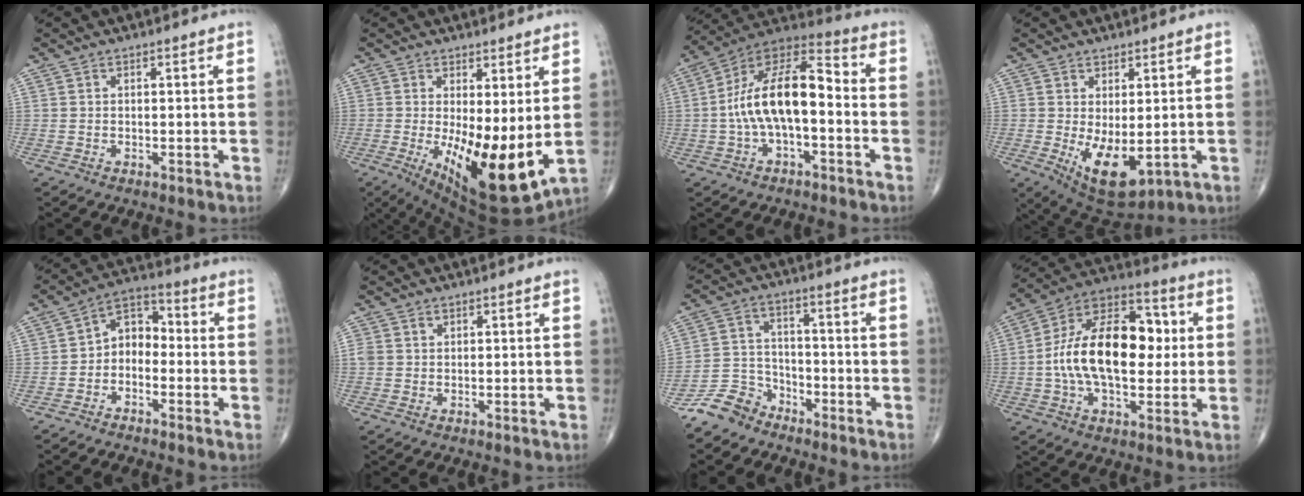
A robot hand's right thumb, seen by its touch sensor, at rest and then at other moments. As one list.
[{"total": 15.4, "force": [-1.0, 5.5, 14.3], "torque": [-0.225, -0.039, 0.006]}, {"total": 15.8, "force": [-1.7, 7.2, 14.0], "torque": [-0.252, 0.054, -0.041]}, {"total": 9.7, "force": [-1.3, 4.5, 8.5], "torque": [-0.131, -0.019, 0.001]}, {"total": 6.6, "force": [-1.8, 4.9, 4.1], "torque": [-0.044, 0.037, -0.052]}, {"total": 2.0, "force": [0.6, 1.8, 0.7], "torque": [-0.008, 0.003, 0.013]}, {"total": 7.4, "force": [-6.0, 4.3, 1.1], "torque": [-0.007, 0.044, -0.127]}, {"total": 21.0, "force": [0.6, 11.8, 17.4], "torque": [-0.278, 0.030, 0.005]}]